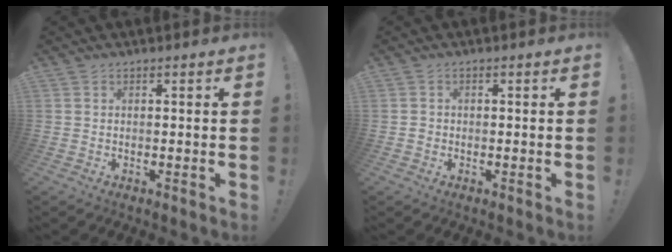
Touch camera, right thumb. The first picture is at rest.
{"total": 1.1, "force": [-0.3, 1.1, 0.1], "torque": [0.000, 0.005, -0.005]}